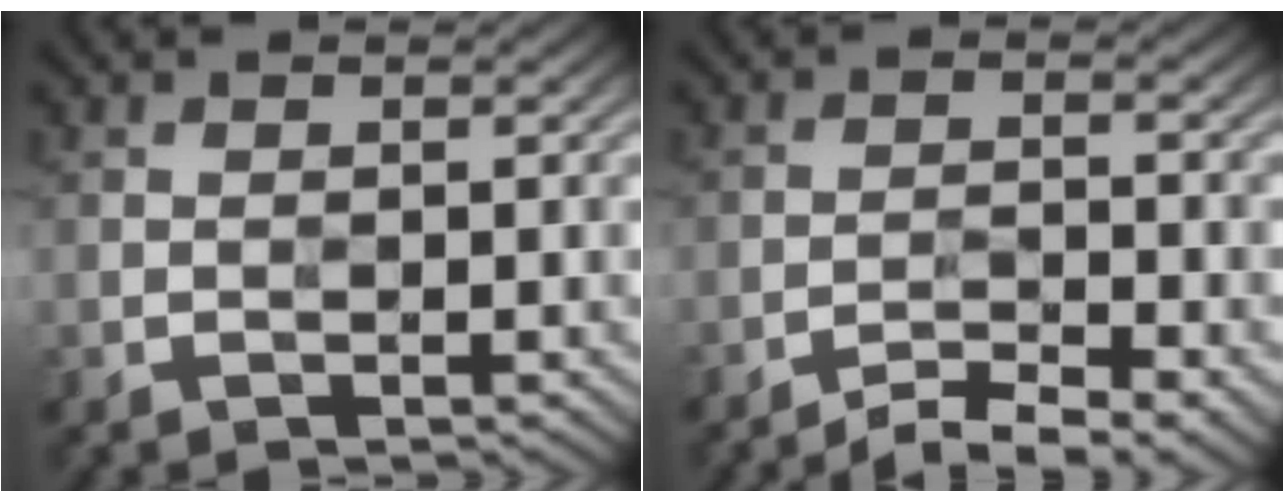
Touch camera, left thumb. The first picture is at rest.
{"total": 4.9, "force": [-4.0, 0.7, 2.8], "torque": [-0.051, 0.003, -0.071]}